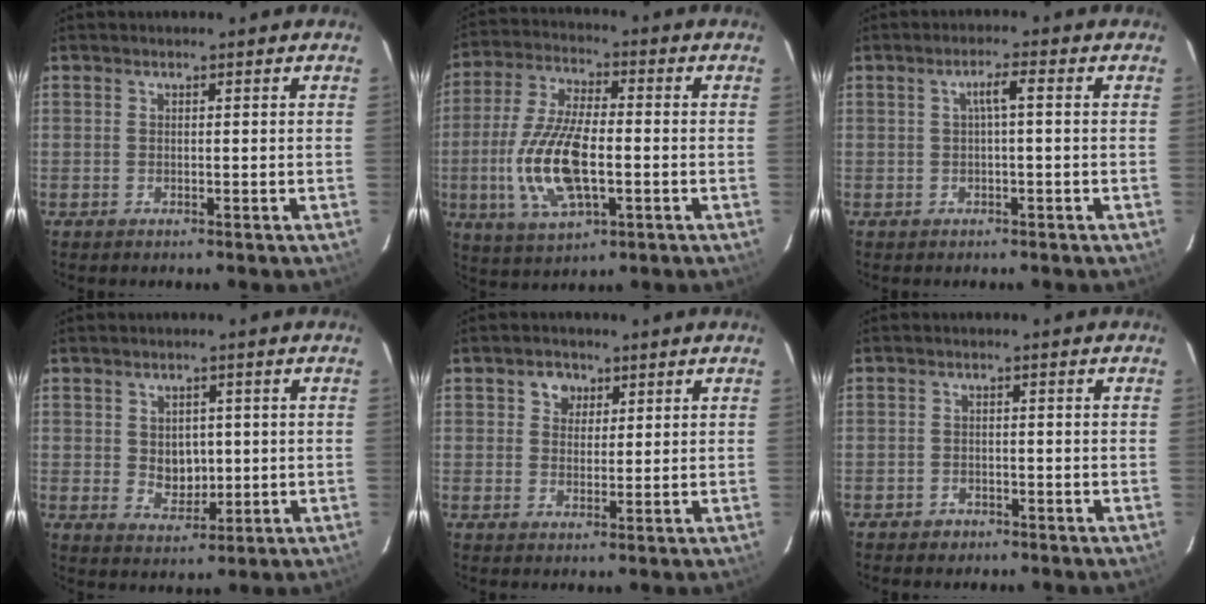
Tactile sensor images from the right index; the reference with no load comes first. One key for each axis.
{"total": 15.1, "fx": -3.1, "fy": 6.1, "fz": 13.4, "tx": -0.283, "ty": -0.004, "tz": -0.055}
{"total": 2.5, "fx": 0.1, "fy": -0.3, "fz": 2.4, "tx": -0.048, "ty": 0.007, "tz": 0.003}
{"total": 5.1, "fx": 0.3, "fy": 4.2, "fz": 2.9, "tx": -0.046, "ty": -0.001, "tz": 0.016}
{"total": 3.3, "fx": 1.7, "fy": 2.7, "fz": 0.9, "tx": -0.005, "ty": 0.008, "tz": 0.029}
{"total": 2.2, "fx": -1.6, "fy": 1.5, "fz": 0.2, "tx": -0.014, "ty": 0.005, "tz": -0.025}